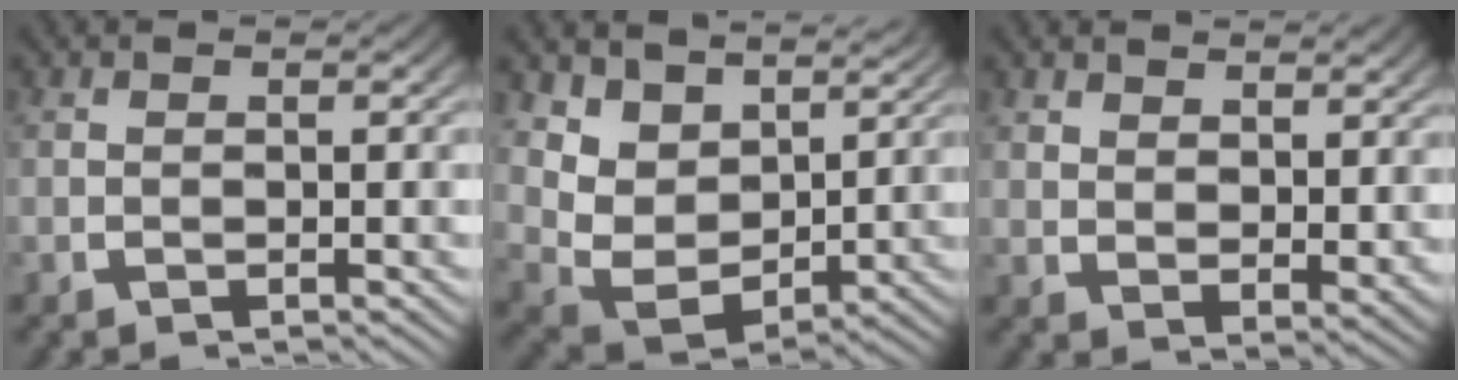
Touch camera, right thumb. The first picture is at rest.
{"total": 9.6, "force": [1.0, 7.4, 6.0], "torque": [-0.148, -0.042, 0.027]}
{"total": 2.8, "force": [2.1, 1.4, 1.3], "torque": [-0.012, -0.007, 0.044]}